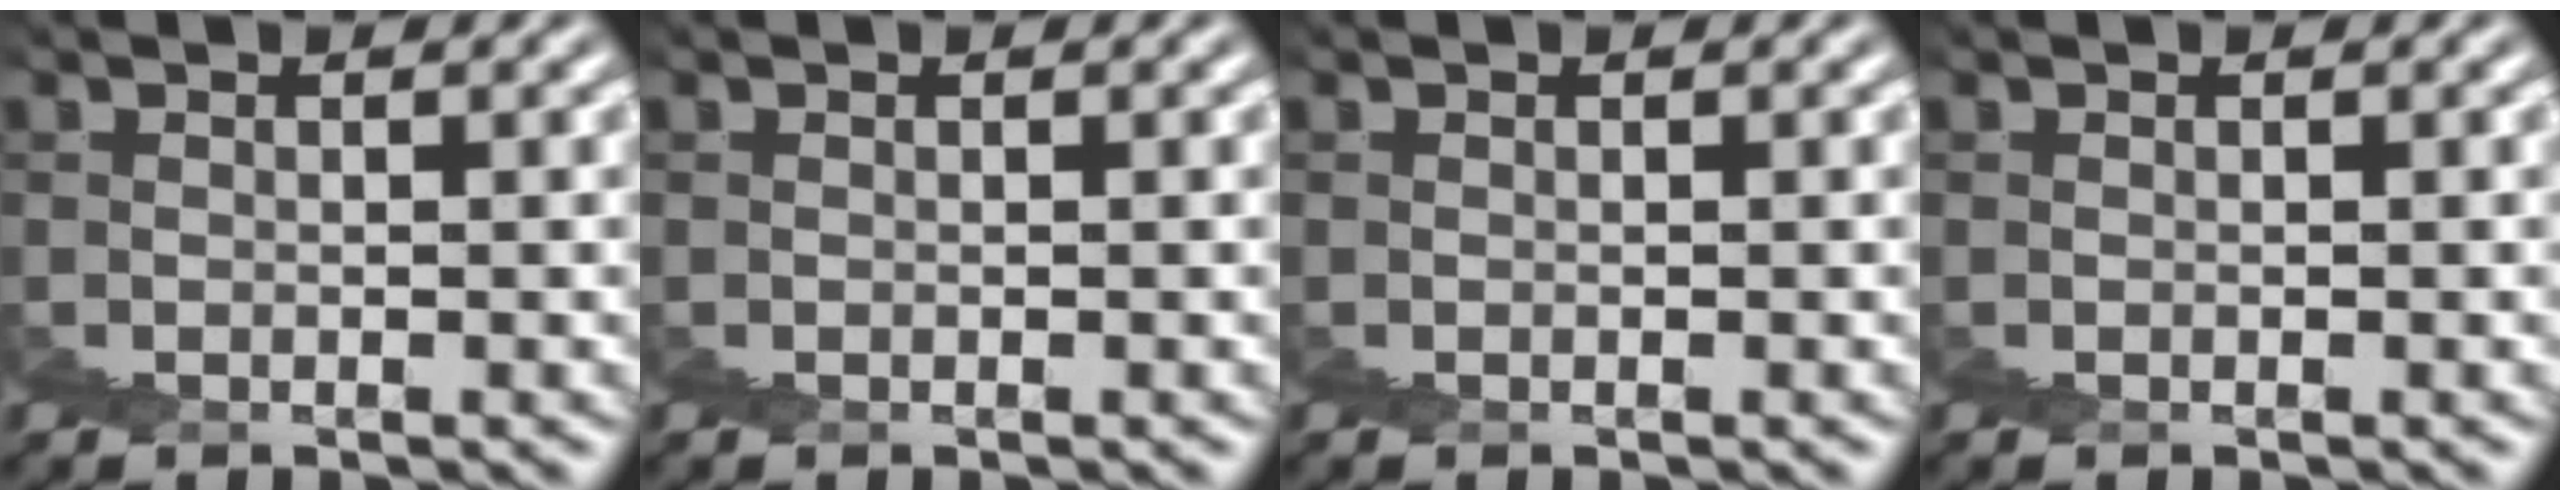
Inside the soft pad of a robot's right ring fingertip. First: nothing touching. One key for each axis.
{"total": 0.0}
{"total": 0.0}
{"total": 0.0}